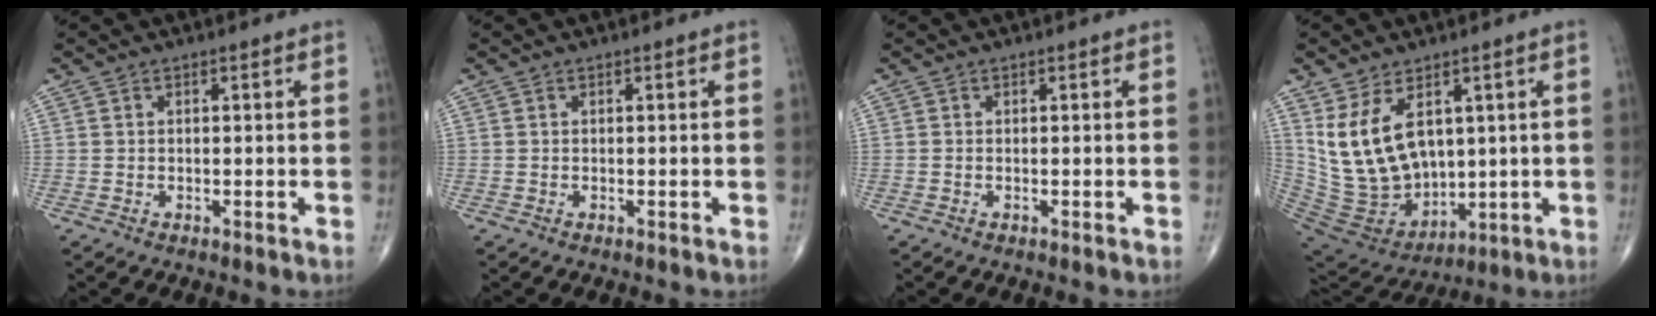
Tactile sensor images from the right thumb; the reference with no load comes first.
{"total": 0.0}
{"total": 0.0}
{"total": 15.0, "force": [4.4, 10.0, 10.3], "torque": [-0.166, -0.023, 0.118]}